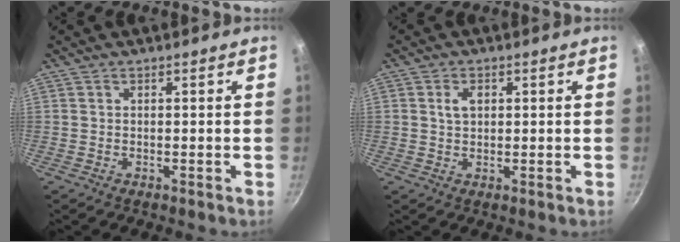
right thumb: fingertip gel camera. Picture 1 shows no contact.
{"total": 3.0, "force": [0.8, 2.1, 2.0], "torque": [-0.028, 0.000, 0.013]}